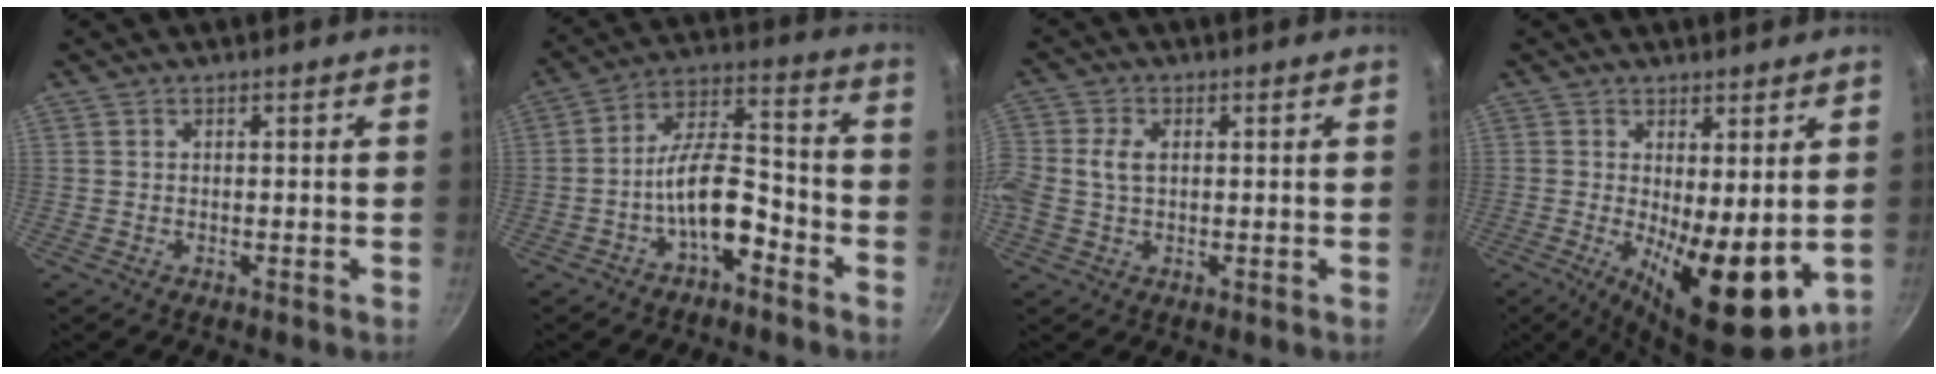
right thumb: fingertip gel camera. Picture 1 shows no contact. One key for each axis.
{"total": 11.0, "fx": -5.1, "fy": 5.0, "fz": 8.4, "tx": -0.123, "ty": 0.060, "tz": -0.091}
{"total": 5.1, "fx": 0.4, "fy": 3.4, "fz": 3.8, "tx": -0.078, "ty": 0.010, "tz": 0.002}
{"total": 13.1, "fx": -0.8, "fy": 4.9, "fz": 12.1, "tx": -0.156, "ty": -0.020, "tz": 0.000}